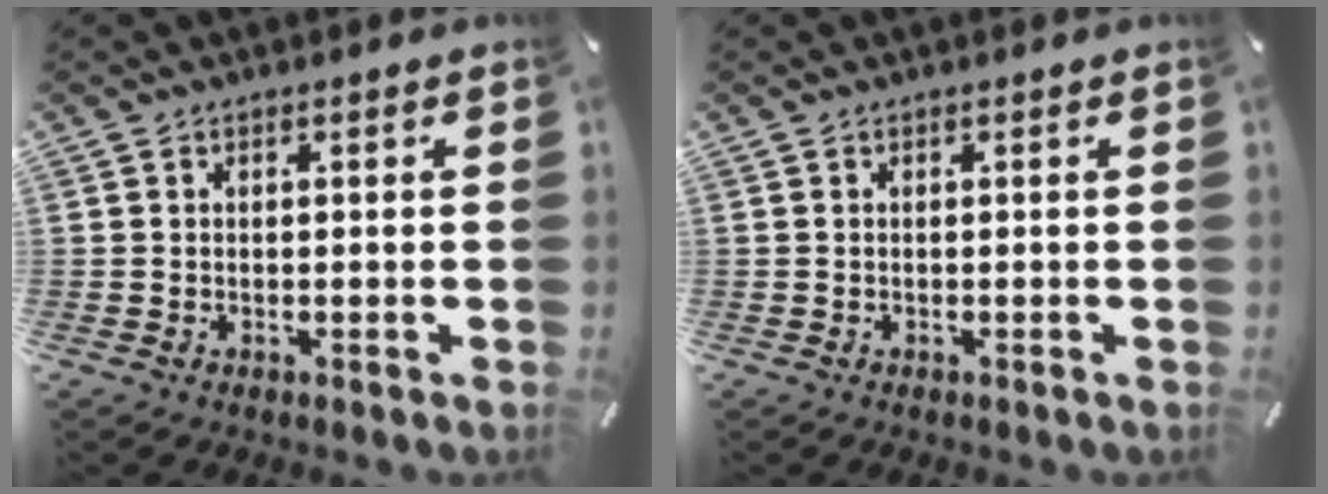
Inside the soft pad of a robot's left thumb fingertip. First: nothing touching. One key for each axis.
{"total": 0.0}